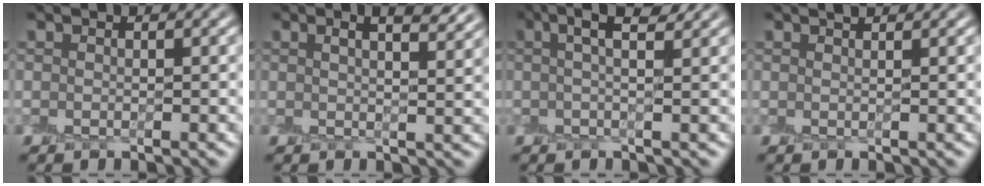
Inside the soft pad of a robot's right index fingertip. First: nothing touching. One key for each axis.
{"total": 4.4, "fx": 2.6, "fy": 1.3, "fz": 3.2, "tx": -0.032, "ty": 0.016, "tz": 0.021}
{"total": 3.4, "fx": 1.4, "fy": 0.6, "fz": 3.0, "tx": -0.049, "ty": 0.009, "tz": 0.021}
{"total": 1.0, "fx": 0.8, "fy": 0.2, "fz": 0.5, "tx": -0.008, "ty": 0.000, "tz": 0.009}